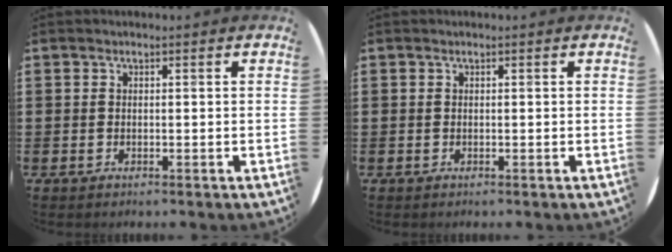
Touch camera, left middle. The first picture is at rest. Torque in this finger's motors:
{"motor_torque": [0.11, -0.03, -0.06, 0.00]}